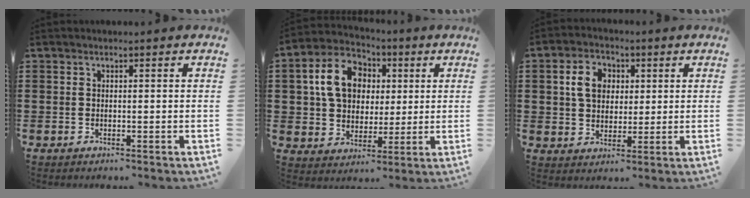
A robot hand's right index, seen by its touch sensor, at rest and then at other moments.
{"total": 10.7, "force": [2.0, 8.4, 6.3], "torque": [-0.145, 0.019, 0.033]}
{"total": 6.2, "force": [1.5, 4.9, 3.5], "torque": [-0.071, 0.011, 0.021]}